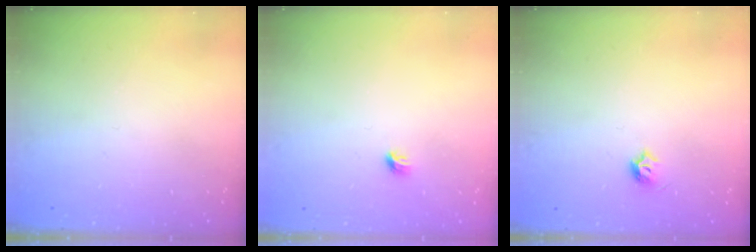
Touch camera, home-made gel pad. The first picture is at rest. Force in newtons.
{"total": 3.9, "press": 3.8, "slide": 0.9}
{"total": 4.5, "press": 4.3, "slide": 1.0}